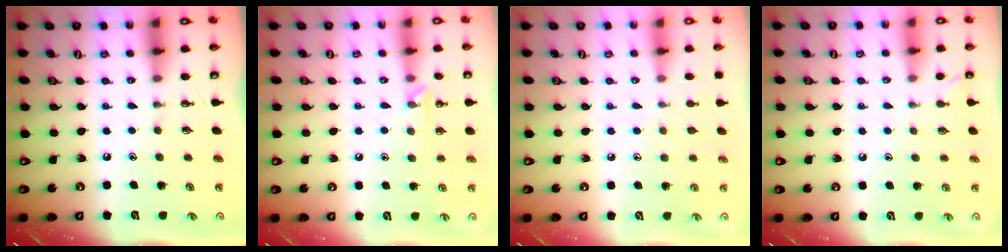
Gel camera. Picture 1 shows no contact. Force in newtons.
{"total": 5.0, "press": 4.9, "slide": 0.7}
{"total": 3.8, "press": 3.8, "slide": 0.4}
{"total": 3.0, "press": 3.0, "slide": 0.3}